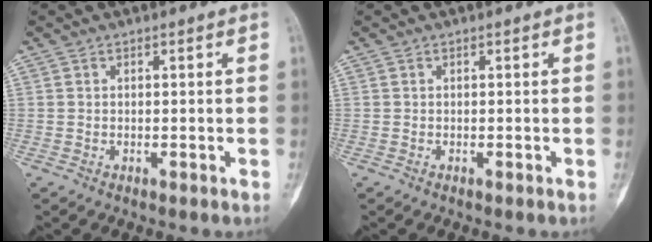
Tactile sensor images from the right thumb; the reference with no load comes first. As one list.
[{"total": 0.0}]